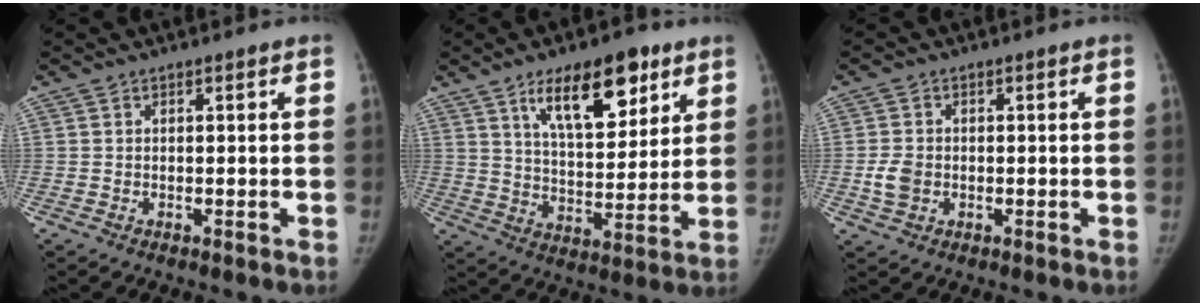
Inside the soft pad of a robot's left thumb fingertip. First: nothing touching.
{"total": 15.5, "force": [8.6, 6.6, 11.1], "torque": [-0.136, -0.041, 0.143]}
{"total": 4.0, "force": [-0.6, 3.2, 2.4], "torque": [-0.045, 0.004, -0.008]}